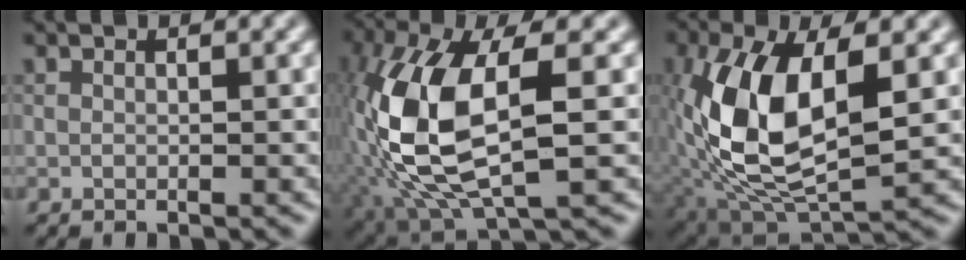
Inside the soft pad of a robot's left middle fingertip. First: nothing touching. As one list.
[{"total": 11.3, "force": [-0.2, 4.7, 10.3], "torque": [-0.228, 0.001, 0.003]}, {"total": 10.8, "force": [0.3, 5.3, 9.5], "torque": [-0.199, 0.004, 0.009]}]